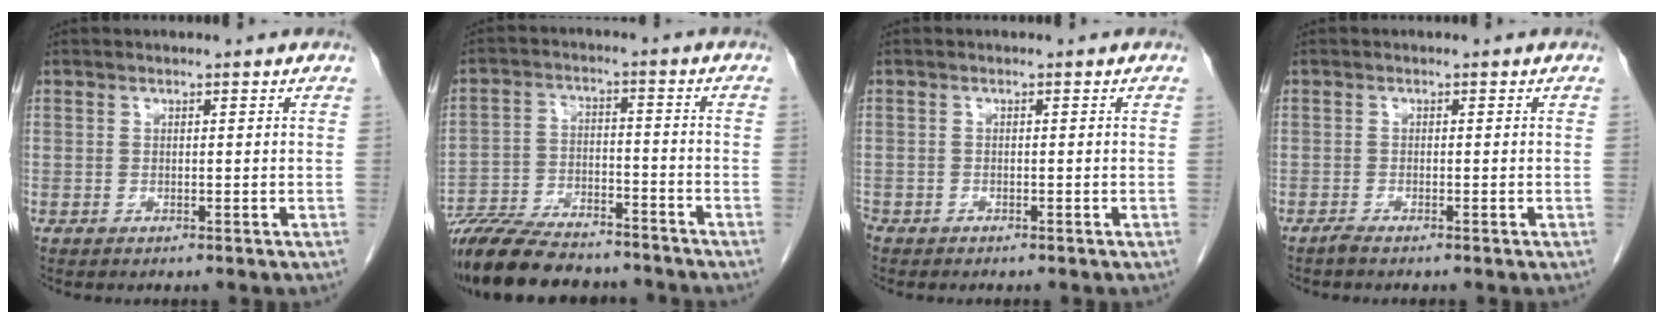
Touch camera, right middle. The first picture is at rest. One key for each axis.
{"total": 17.7, "fx": -15.4, "fy": 4.4, "fz": 7.5, "tx": -0.152, "ty": -0.011, "tz": -0.248}
{"total": 1.5, "fx": -1.2, "fy": 0.7, "fz": 0.4, "tx": -0.011, "ty": -0.001, "tz": -0.023}
{"total": 0.9, "fx": -0.8, "fy": 0.0, "fz": 0.4, "tx": -0.014, "ty": -0.002, "tz": -0.017}